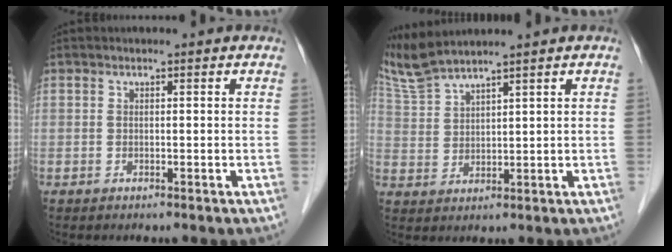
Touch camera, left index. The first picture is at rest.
{"total": 6.9, "force": [6.4, -0.9, 2.4], "torque": [-0.071, 0.012, 0.140]}